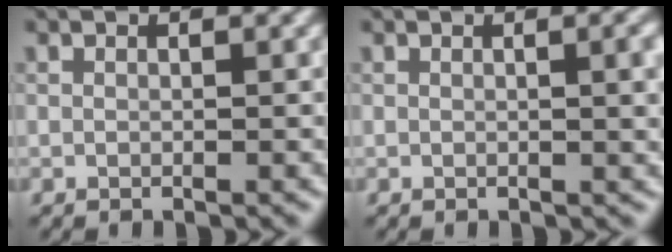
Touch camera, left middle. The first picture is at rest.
{"total": 3.0, "force": [0.4, 0.9, 2.8], "torque": [-0.031, 0.003, 0.002]}